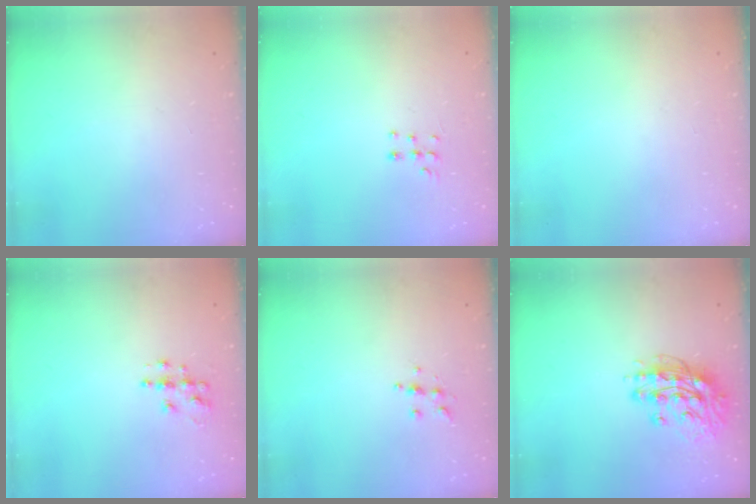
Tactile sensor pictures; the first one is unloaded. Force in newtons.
{"total": 5.9, "press": 5.8, "slide": 0.7}
{"total": 0.0}
{"total": 7.0, "press": 6.9, "slide": 0.3}
{"total": 6.7, "press": 6.7, "slide": 0.8}
{"total": 13.5, "press": 13.4, "slide": 1.3}